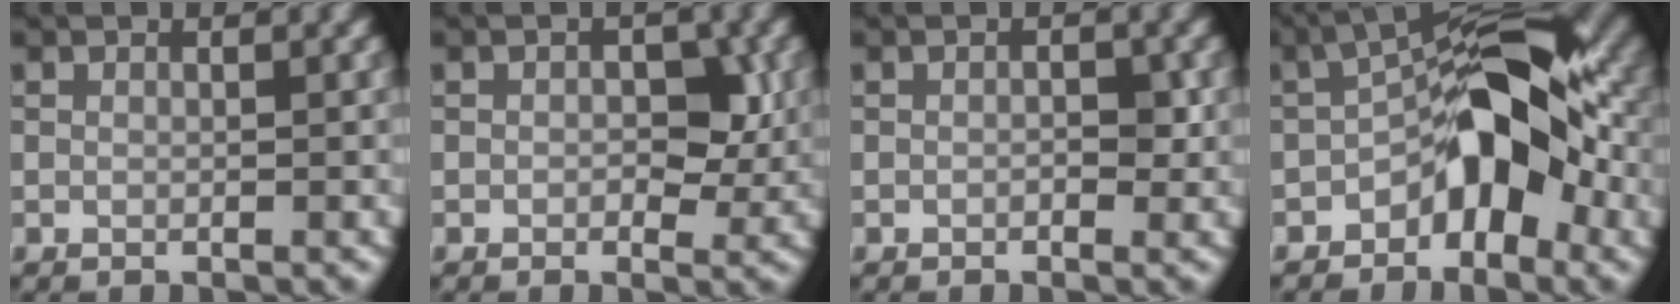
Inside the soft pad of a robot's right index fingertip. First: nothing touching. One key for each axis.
{"total": 3.2, "fx": 0.2, "fy": 1.8, "fz": 2.6, "tx": -0.025, "ty": -0.003, "tz": 0.001}
{"total": 1.1, "fx": -0.1, "fy": 0.6, "fz": 1.0, "tx": -0.012, "ty": -0.001, "tz": -0.002}
{"total": 7.3, "fx": -2.3, "fy": 3.5, "fz": 5.9, "tx": -0.069, "ty": 0.027, "tz": -0.047}